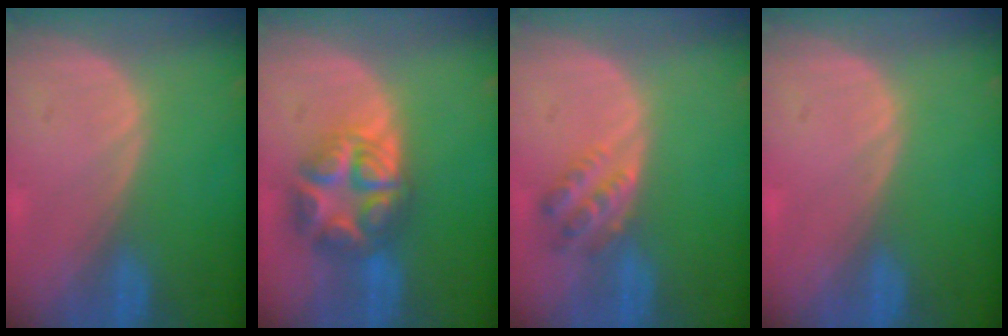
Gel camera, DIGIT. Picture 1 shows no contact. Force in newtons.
{"total": 8.0, "press": 8.0, "slide": 0.5}
{"total": 4.6, "press": 4.0, "slide": 2.3}
{"total": 0.0}